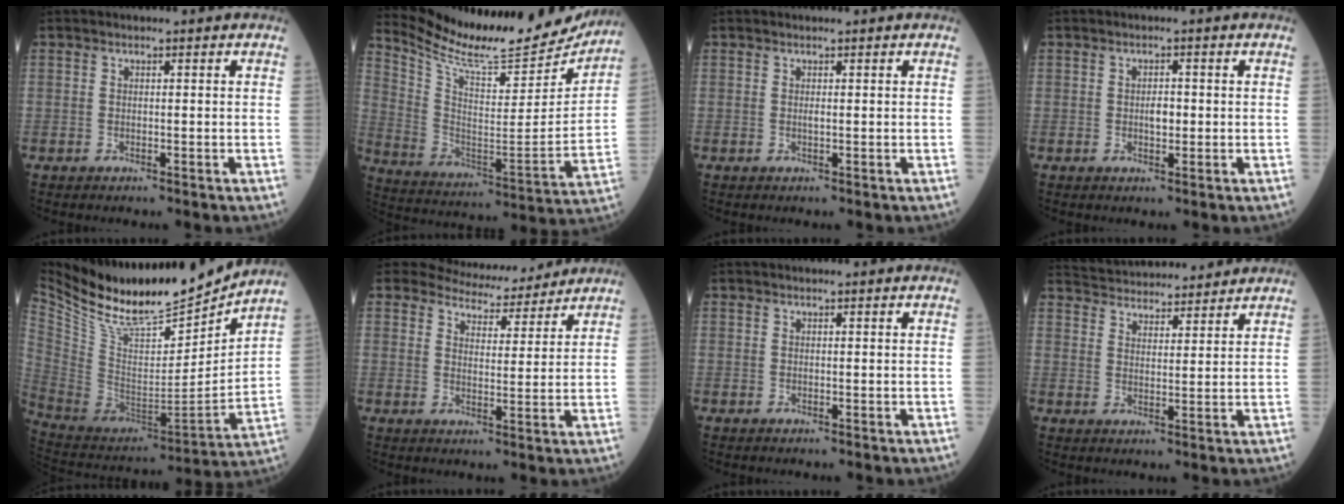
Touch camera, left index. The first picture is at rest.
{"total": 22.1, "force": [21.0, 2.9, 6.1], "torque": [-0.120, -0.069, 0.313]}
{"total": 0.6, "force": [0.3, 0.1, 0.5], "torque": [-0.014, 0.002, 0.005]}
{"total": 1.8, "force": [0.0, 0.8, 1.6], "torque": [-0.028, 0.001, 0.001]}
{"total": 23.2, "force": [20.5, 4.1, 10.0], "torque": [-0.203, -0.027, 0.354]}
{"total": 8.8, "force": [8.4, 2.5, 0.9], "torque": [-0.015, 0.001, 0.113]}
{"total": 0.0}
{"total": 13.6, "force": [13.0, 2.5, 3.0], "torque": [-0.050, 0.031, 0.195]}